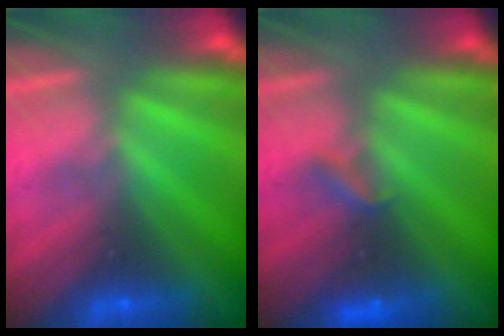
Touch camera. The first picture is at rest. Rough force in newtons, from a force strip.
{"total": 2.2}